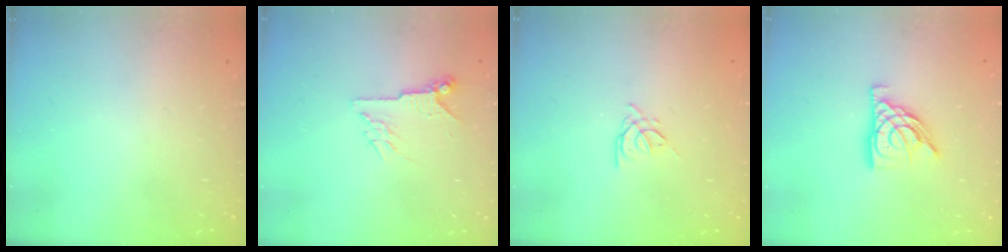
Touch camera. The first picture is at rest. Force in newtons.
{"total": 5.1, "press": 5.1, "slide": 0.8}
{"total": 1.9, "press": 1.9, "slide": 0.4}
{"total": 11.1, "press": 11.0, "slide": 1.0}